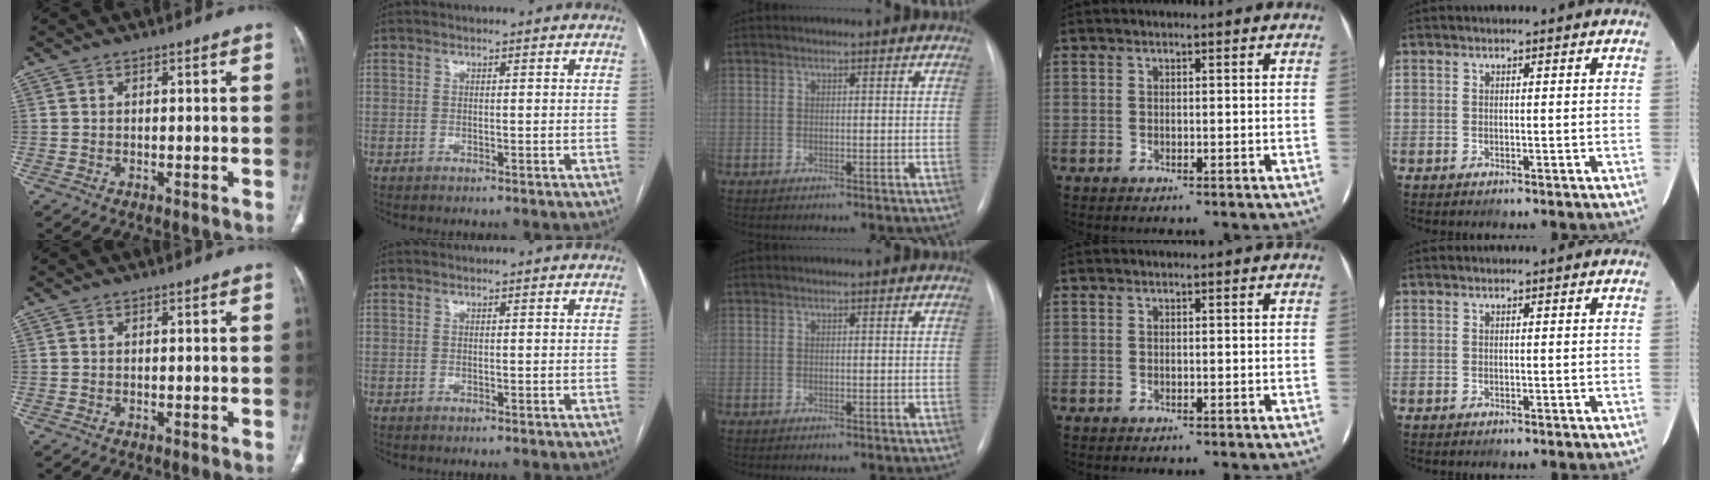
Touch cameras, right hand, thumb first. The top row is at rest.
{}